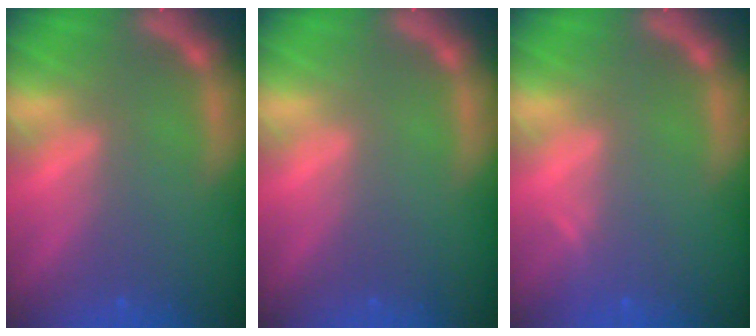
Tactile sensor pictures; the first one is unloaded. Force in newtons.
{"total": 0.0}
{"total": 0.9}